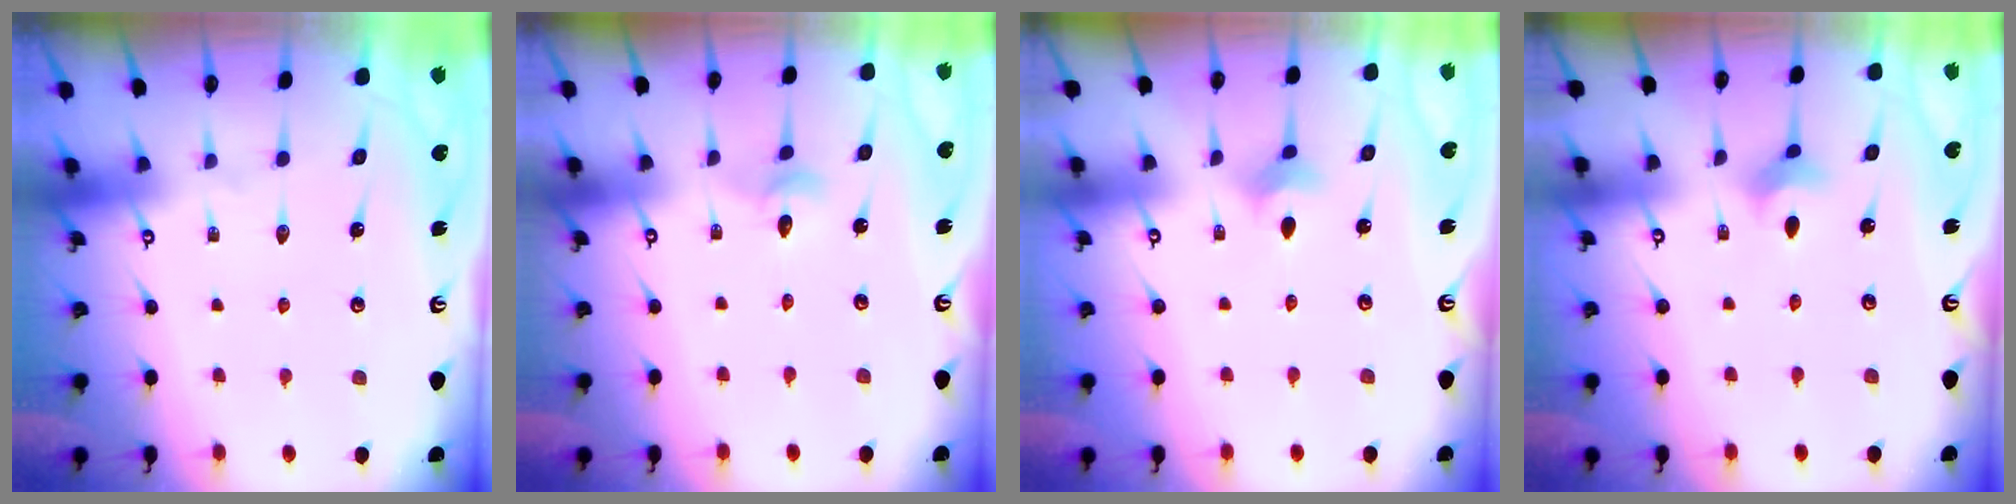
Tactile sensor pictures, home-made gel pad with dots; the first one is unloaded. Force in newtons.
{"total": 2.8, "press": 2.8, "slide": 0.3}
{"total": 3.0, "press": 2.9, "slide": 0.5}
{"total": 2.9, "press": 2.8, "slide": 0.6}